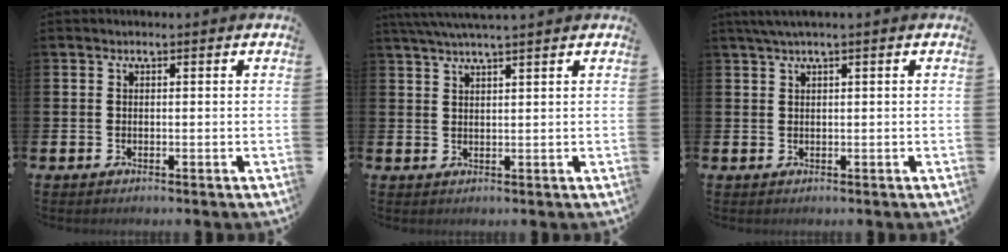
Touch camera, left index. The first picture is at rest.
{"total": 3.3, "force": [3.1, -0.3, 1.2], "torque": [-0.039, -0.002, 0.059]}
{"total": 1.9, "force": [1.3, -0.1, 1.4], "torque": [-0.035, 0.005, 0.024]}